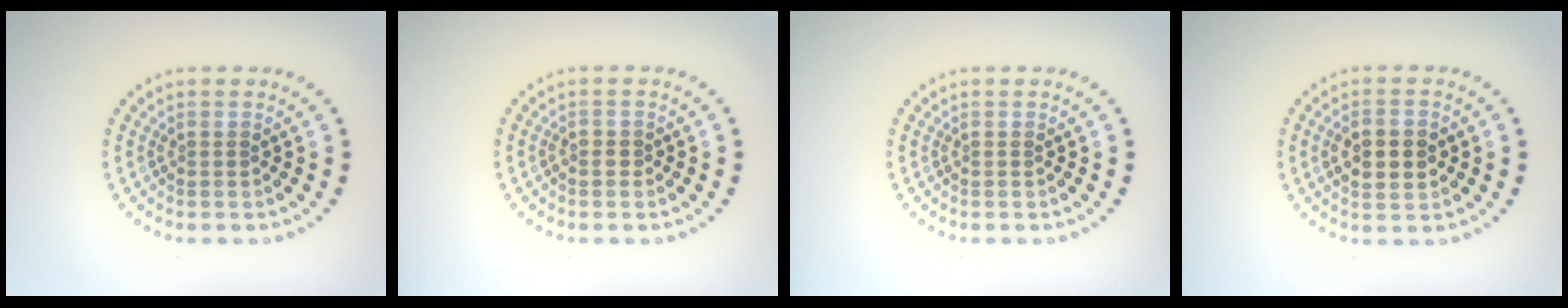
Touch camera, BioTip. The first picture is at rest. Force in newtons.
{"total": 0.5, "press": 0.4, "slide": 0.3}
{"total": 0.0}
{"total": 4.4, "press": 4.4, "slide": 0.2}